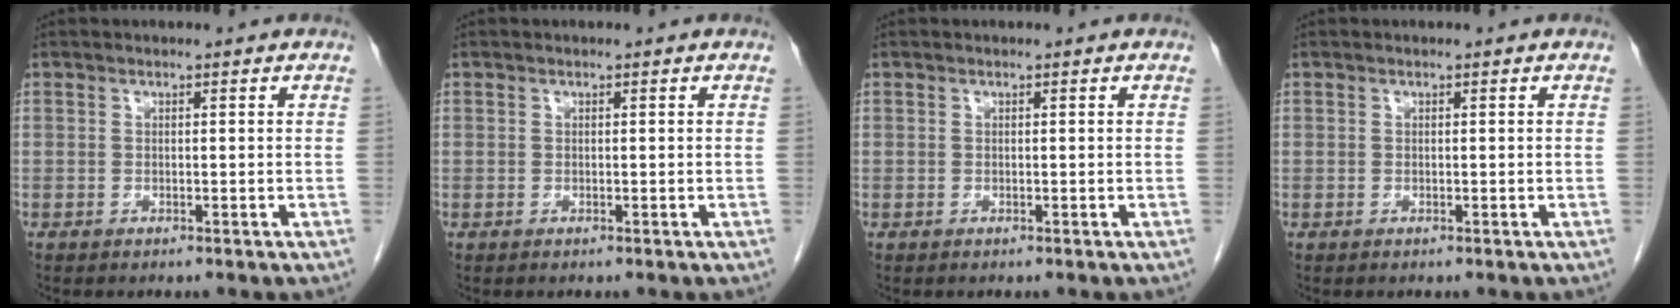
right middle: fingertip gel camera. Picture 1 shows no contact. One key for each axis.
{"total": 0.0}
{"total": 0.0}
{"total": 0.0}